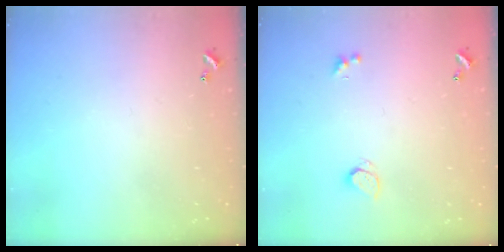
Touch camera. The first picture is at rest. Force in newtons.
{"total": 0.7, "press": 0.6, "slide": 0.4}